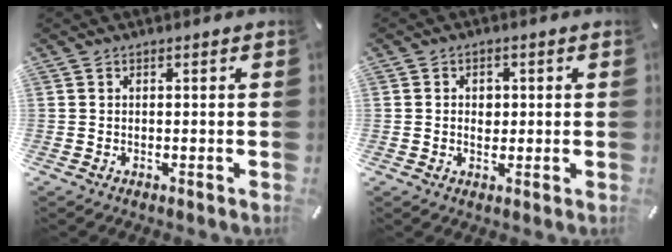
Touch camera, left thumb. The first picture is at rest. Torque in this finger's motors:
{"motor_torque": [-0.03, -0.04, 0.00, -0.01, -0.06]}